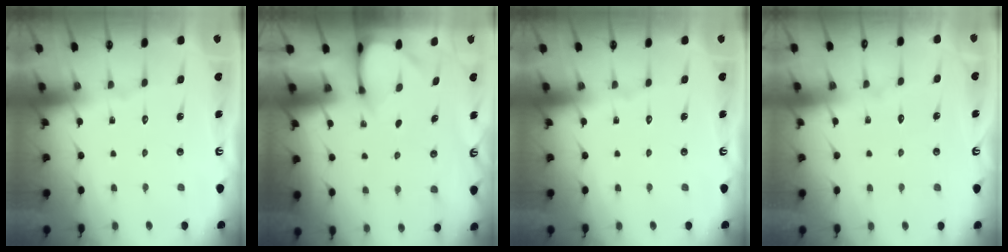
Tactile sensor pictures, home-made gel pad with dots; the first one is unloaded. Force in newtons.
{"total": 3.2, "press": 3.2, "slide": 0.3}
{"total": 0.0}
{"total": 3.3, "press": 3.3, "slide": 0.5}